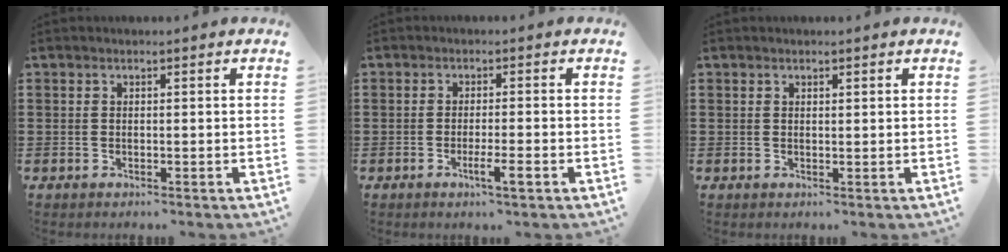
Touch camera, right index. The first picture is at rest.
{"total": 3.5, "force": [-1.7, 0.2, 3.0], "torque": [-0.056, -0.008, -0.032]}
{"total": 0.5, "force": [0.3, 0.3, 0.3], "torque": [-0.005, 0.003, 0.007]}